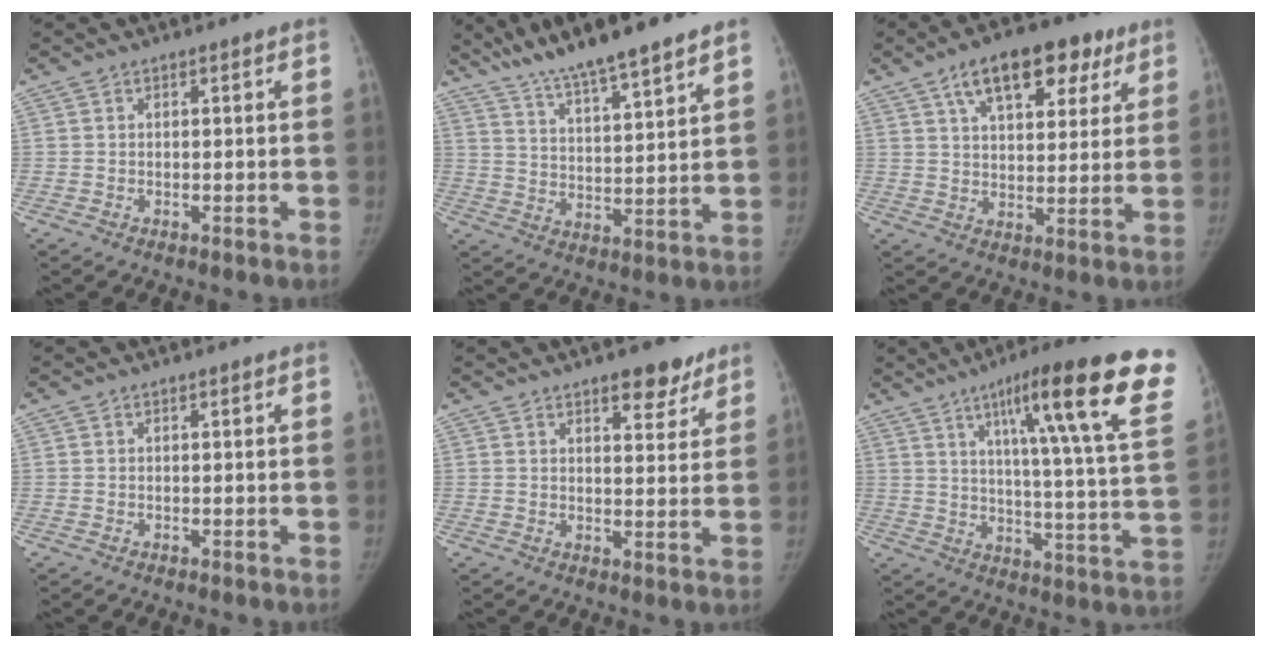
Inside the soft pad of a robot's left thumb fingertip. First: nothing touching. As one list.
[{"total": 14.7, "force": [11.7, 1.7, 8.7], "torque": [-0.128, -0.053, 0.201]}, {"total": 15.0, "force": [8.2, 7.7, 10.0], "torque": [-0.106, -0.009, 0.124]}, {"total": 0.0}, {"total": 6.7, "force": [4.7, 2.9, 3.7], "torque": [-0.018, -0.026, 0.062]}, {"total": 25.6, "force": [13.7, 3.0, 21.4], "torque": [-0.290, -0.039, 0.187]}]